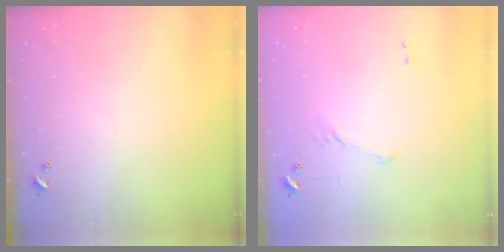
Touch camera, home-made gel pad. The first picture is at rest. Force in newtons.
{"total": 5.4, "press": 5.3, "slide": 1.0}